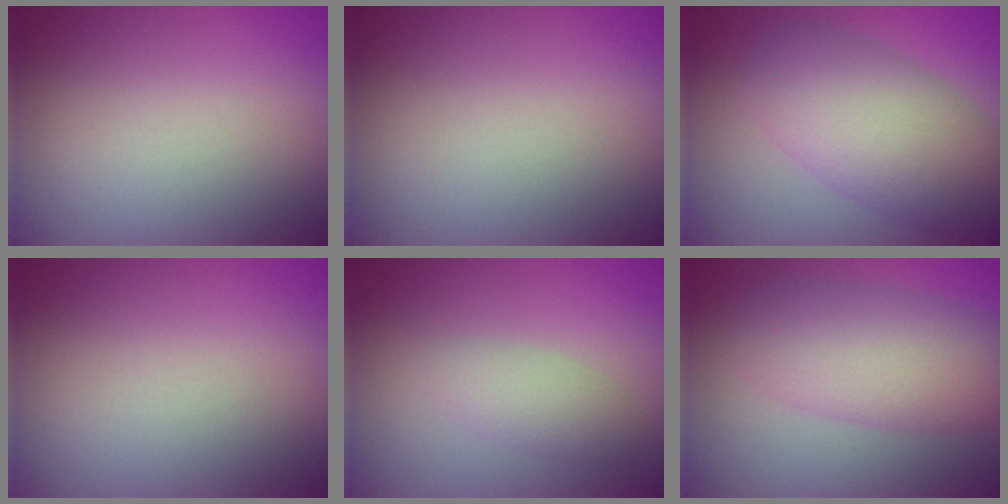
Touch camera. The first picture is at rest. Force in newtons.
{"total": 0.0}
{"total": 7.2, "press": 7.2, "slide": 0.0}
{"total": 0.0}
{"total": 1.8, "press": 1.8, "slide": 0.1}
{"total": 6.3, "press": 6.3, "slide": 0.5}